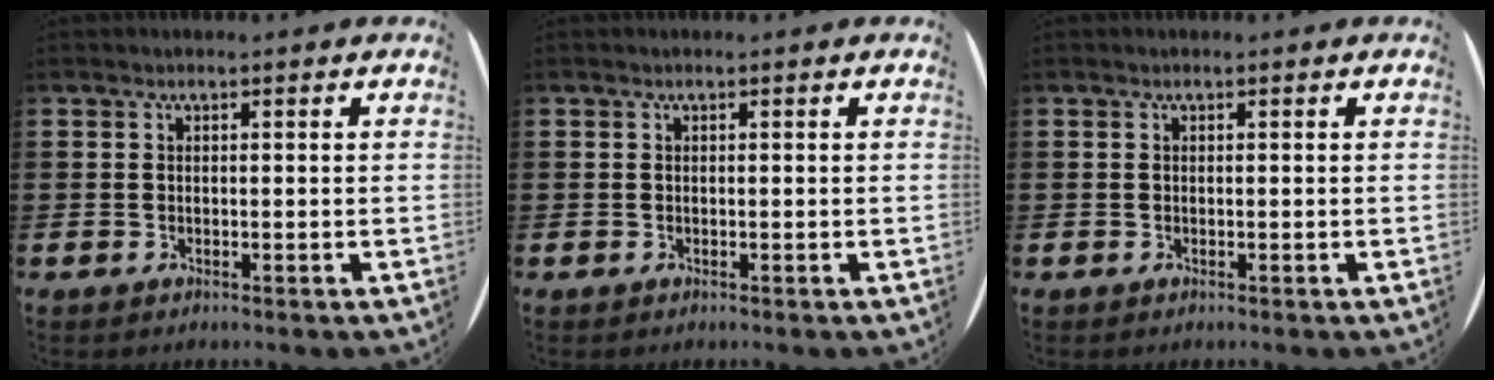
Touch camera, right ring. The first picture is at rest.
{"total": 0.0}
{"total": 0.0}